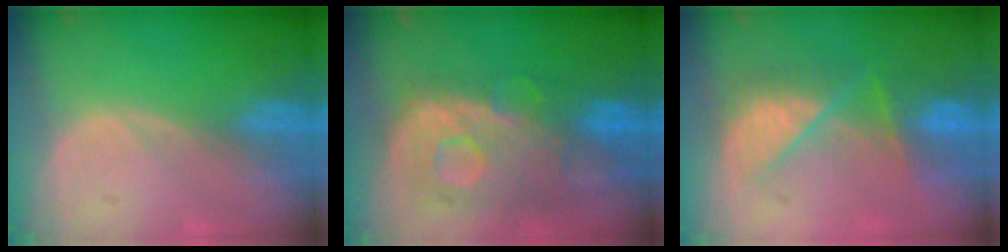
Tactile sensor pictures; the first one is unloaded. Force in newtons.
{"total": 11.3, "press": 9.8, "slide": 5.6}
{"total": 7.6, "press": 7.3, "slide": 2.0}